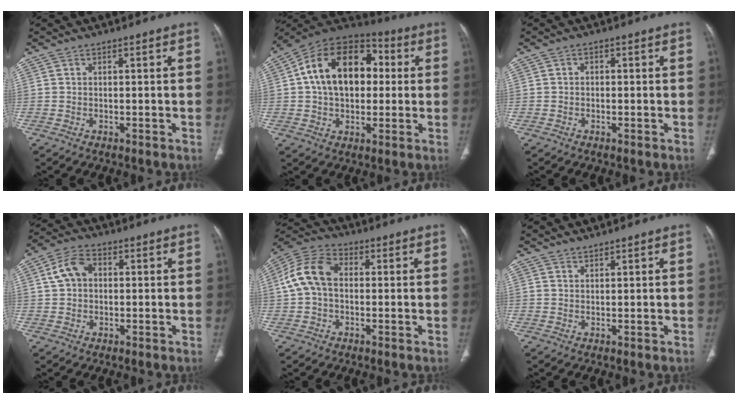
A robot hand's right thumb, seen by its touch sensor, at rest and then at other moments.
{"total": 19.7, "force": [2.7, 13.3, 14.2], "torque": [-0.211, 0.032, 0.038]}
{"total": 0.8, "force": [-0.2, 0.7, 0.4], "torque": [0.002, 0.004, -0.008]}
{"total": 6.1, "force": [1.1, 4.5, 4.0], "torque": [-0.073, 0.016, 0.016]}
{"total": 10.1, "force": [0.6, 7.1, 7.2], "torque": [-0.146, 0.032, 0.003]}
{"total": 1.2, "force": [1.2, 0.2, 0.2], "torque": [0.001, -0.008, 0.024]}